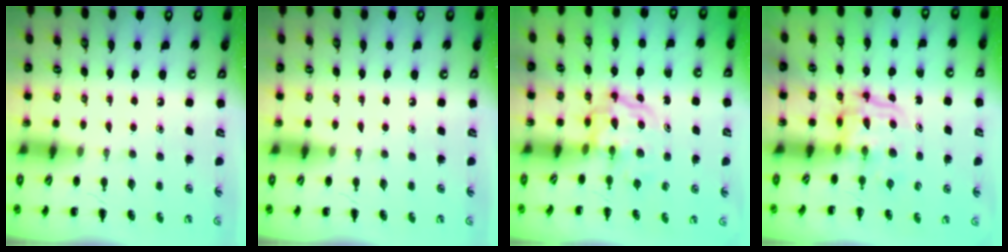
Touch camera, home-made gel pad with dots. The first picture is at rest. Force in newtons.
{"total": 0.0}
{"total": 3.8, "press": 3.8, "slide": 0.5}
{"total": 3.4, "press": 3.4, "slide": 0.2}